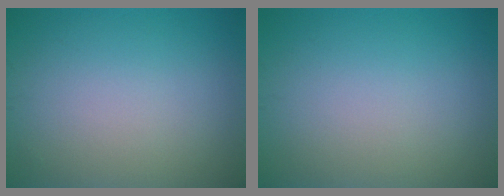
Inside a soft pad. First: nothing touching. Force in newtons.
{"total": 0.0}